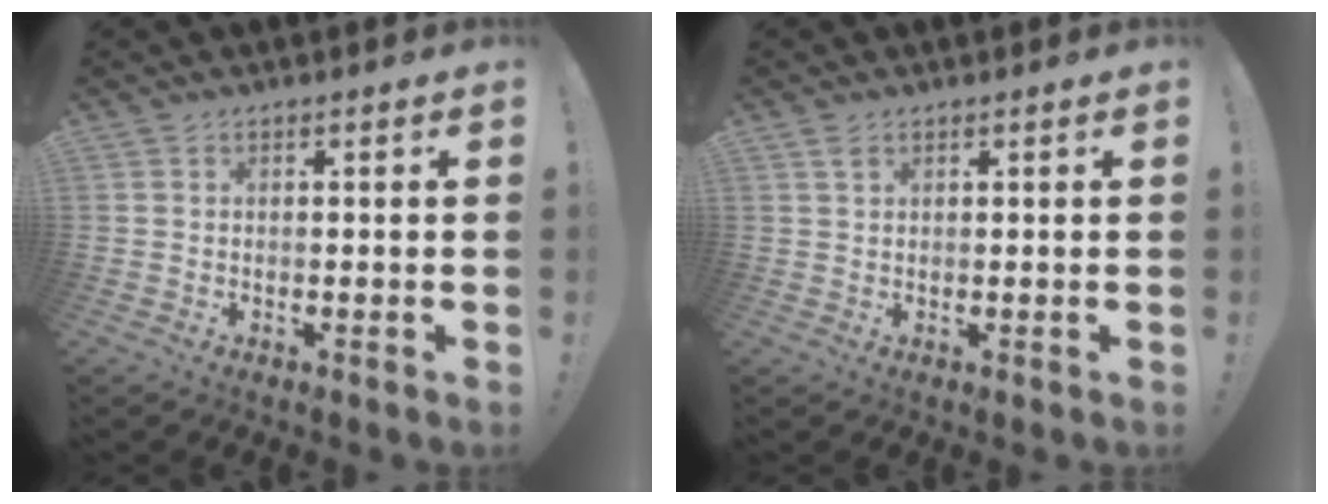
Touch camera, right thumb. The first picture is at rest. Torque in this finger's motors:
{"motor_torque": [-0.32, -0.06, 0.05, 0.02, 0.08]}